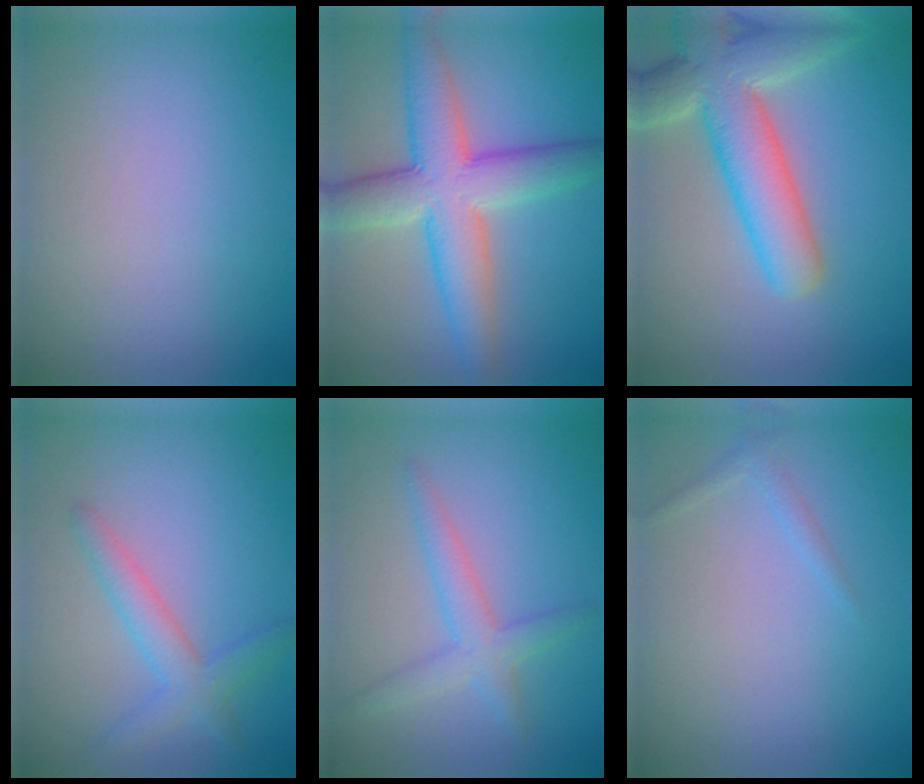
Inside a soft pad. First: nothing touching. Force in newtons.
{"total": 8.1, "press": 8.1, "slide": 0.4}
{"total": 8.2, "press": 8.1, "slide": 0.8}
{"total": 2.9, "press": 2.9, "slide": 0.1}
{"total": 2.9, "press": 2.9, "slide": 0.1}
{"total": 0.9, "press": 0.9, "slide": 0.1}